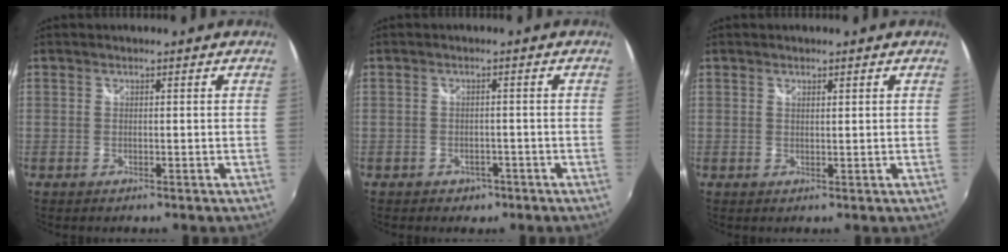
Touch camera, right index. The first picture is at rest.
{"total": 3.4, "force": [-2.0, 2.6, 0.9], "torque": [-0.024, -0.002, -0.026]}
{"total": 0.8, "force": [0.6, 0.2, 0.4], "torque": [-0.006, 0.000, 0.011]}